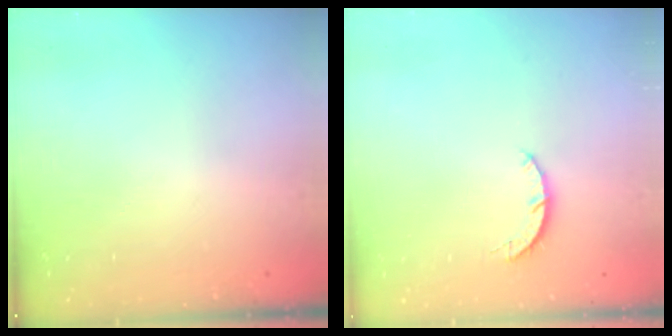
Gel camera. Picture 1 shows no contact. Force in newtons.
{"total": 3.2, "press": 3.2, "slide": 0.4}